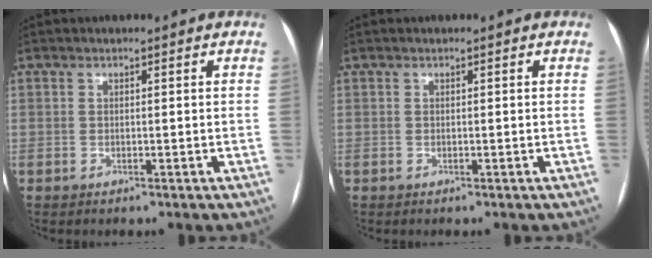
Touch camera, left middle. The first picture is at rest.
{"total": 0.0}